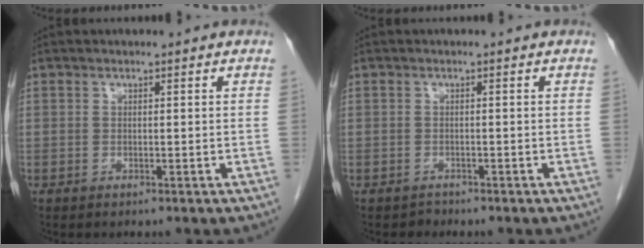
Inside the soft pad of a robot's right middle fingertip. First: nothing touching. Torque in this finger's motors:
{"motor_torque": [-0.43, -0.02, 0.01, -0.02]}